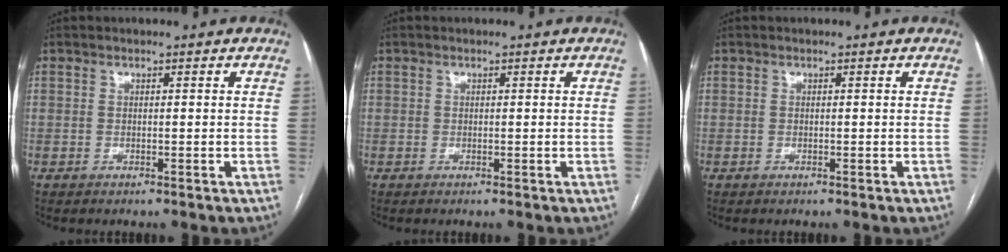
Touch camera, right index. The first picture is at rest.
{"total": 0.0}
{"total": 0.0}